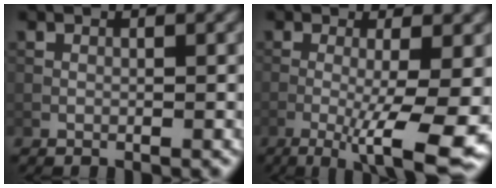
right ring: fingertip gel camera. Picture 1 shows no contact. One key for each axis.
{"total": 8.9, "fx": -2.8, "fy": 1.7, "fz": 8.3, "tx": -0.130, "ty": -0.010, "tz": -0.039}